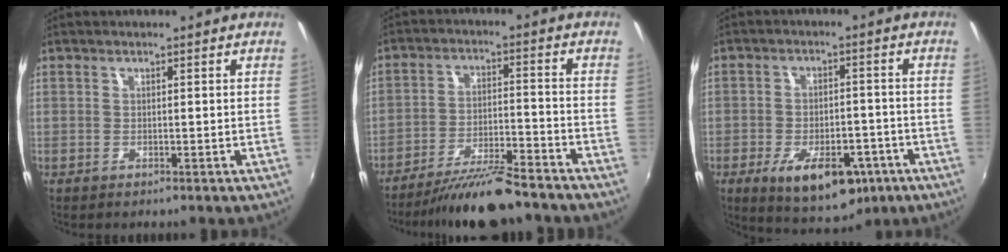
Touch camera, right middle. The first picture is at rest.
{"total": 11.3, "force": [-10.1, 1.1, 5.0], "torque": [-0.107, -0.011, -0.170]}
{"total": 13.4, "force": [-6.8, 6.9, 9.3], "torque": [-0.172, -0.016, -0.091]}